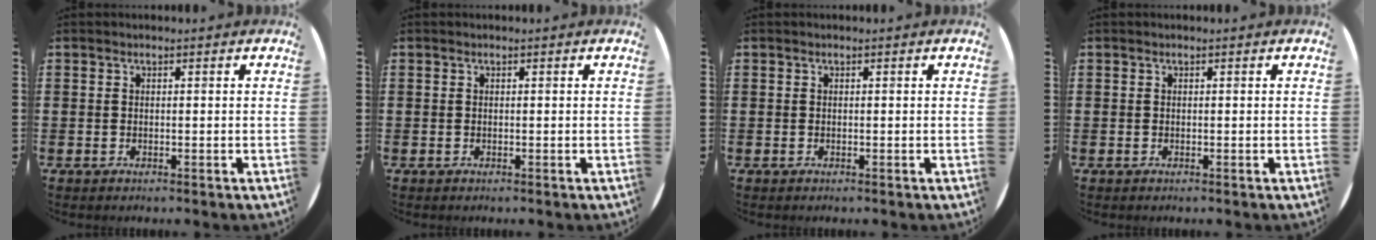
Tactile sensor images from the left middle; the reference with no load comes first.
{"total": 0.0}
{"total": 0.0}
{"total": 0.0}